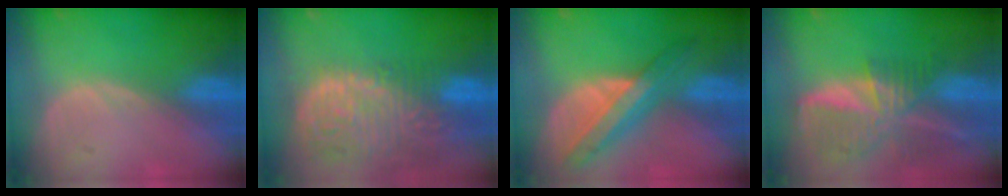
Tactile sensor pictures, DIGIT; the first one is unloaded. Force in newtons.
{"total": 14.9, "press": 12.4, "slide": 8.4}
{"total": 8.5, "press": 7.3, "slide": 4.4}
{"total": 9.5, "press": 8.3, "slide": 4.7}